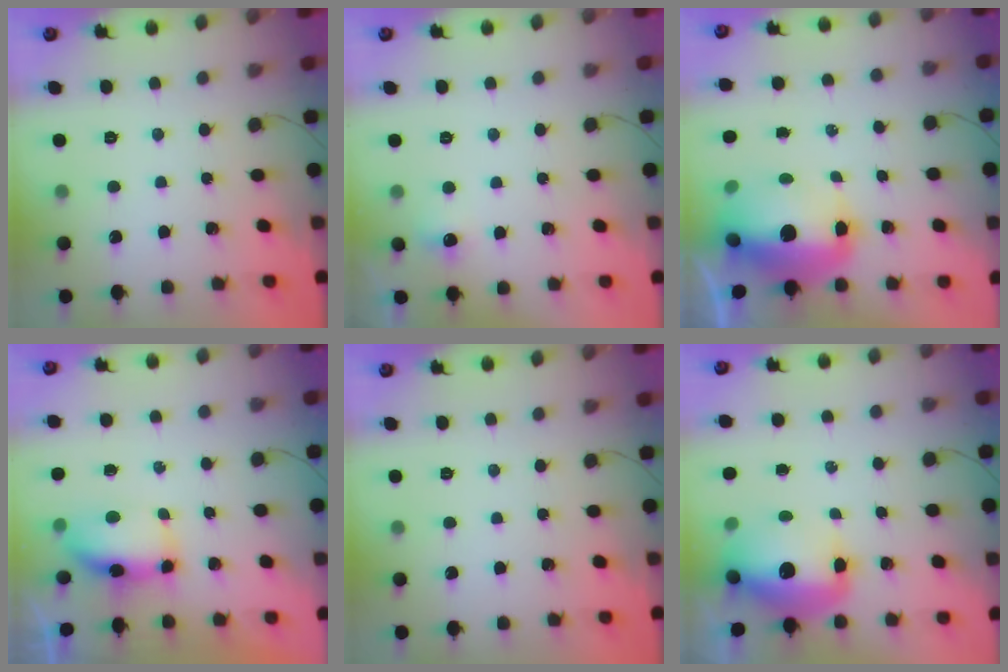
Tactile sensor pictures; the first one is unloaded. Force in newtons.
{"total": 10.6, "press": 4.4, "slide": 9.7}
{"total": 15.6, "press": 14.8, "slide": 4.9}
{"total": 13.8, "press": 8.9, "slide": 10.6}
{"total": 0.0}
{"total": 13.5, "press": 13.2, "slide": 3.0}